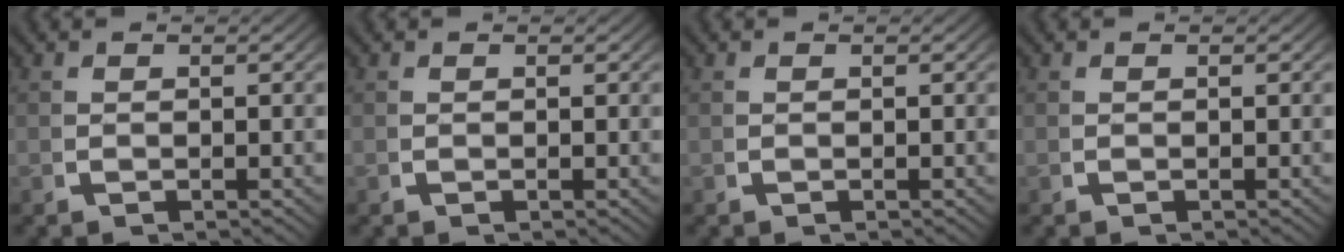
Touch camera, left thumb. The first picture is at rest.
{"total": 0.0}
{"total": 0.0}
{"total": 0.0}